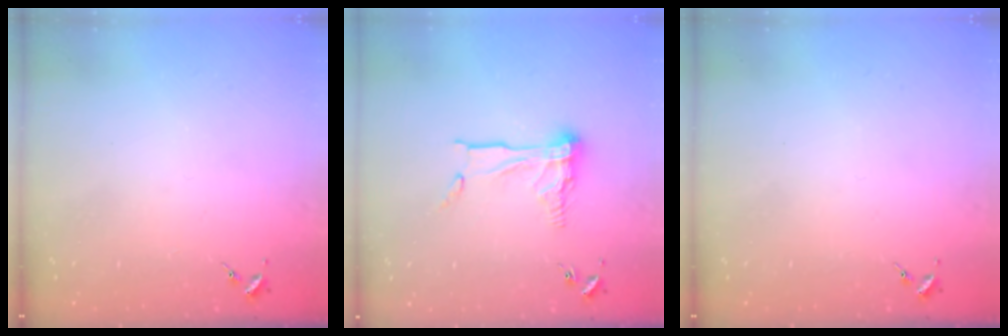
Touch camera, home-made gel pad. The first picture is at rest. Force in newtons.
{"total": 13.5, "press": 13.5, "slide": 1.2}
{"total": 0.0}